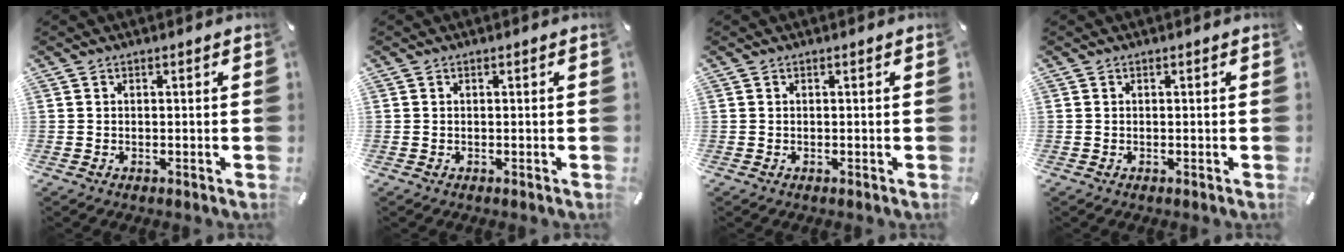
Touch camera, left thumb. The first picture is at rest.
{"total": 0.0}
{"total": 0.0}
{"total": 0.0}